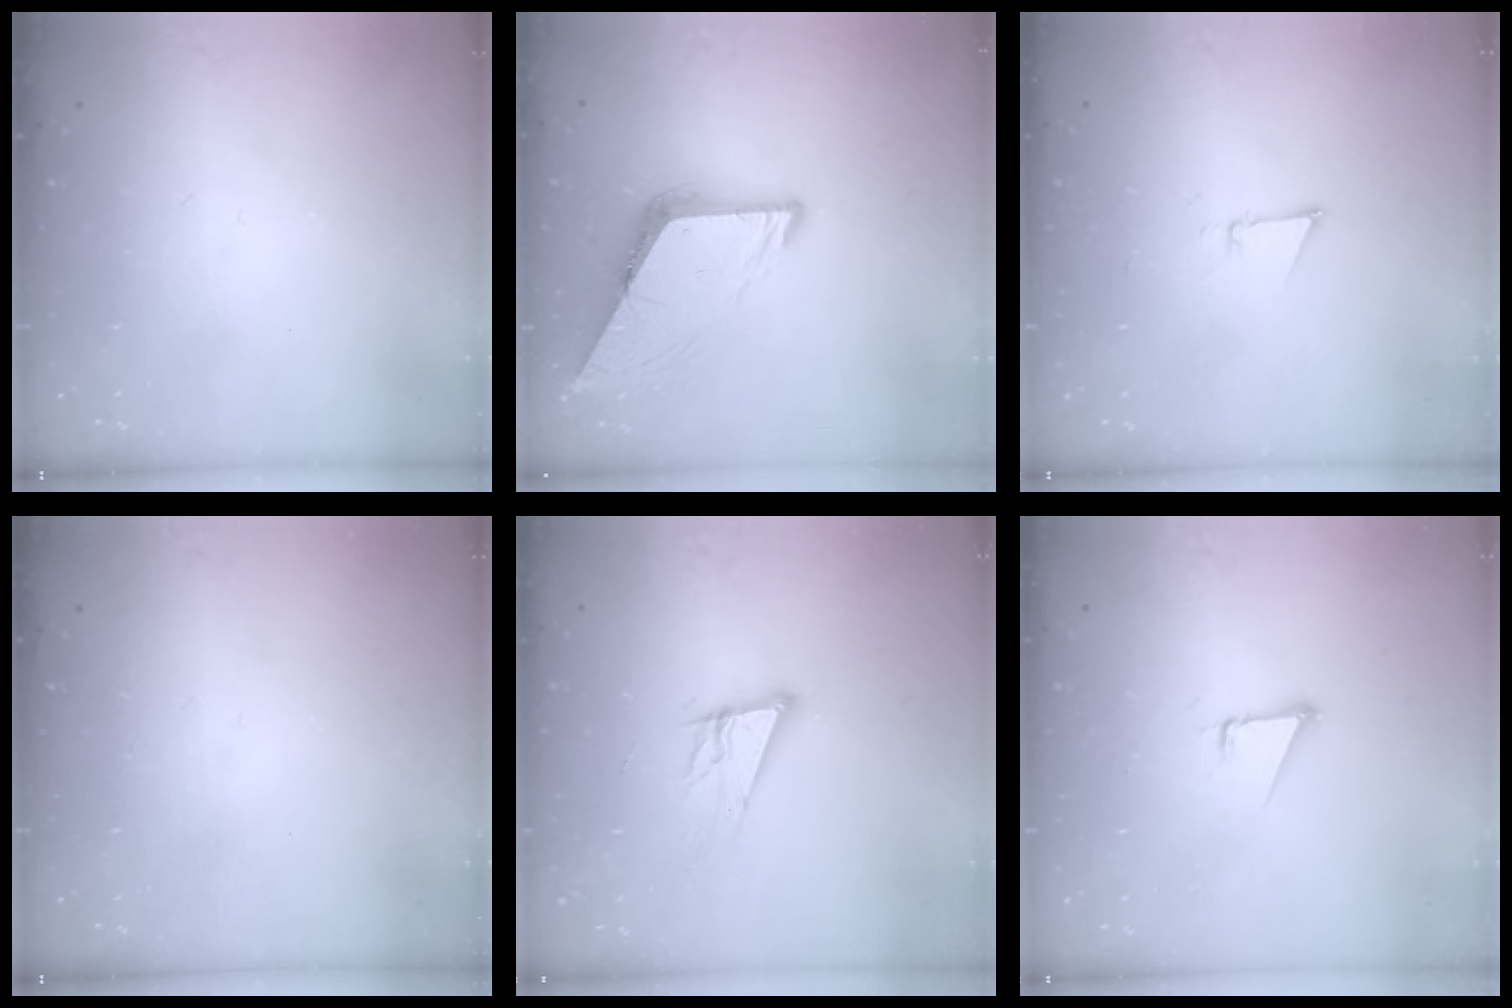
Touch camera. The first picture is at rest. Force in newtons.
{"total": 8.2, "press": 8.2, "slide": 0.6}
{"total": 3.0, "press": 2.9, "slide": 0.8}
{"total": 0.0}
{"total": 12.2, "press": 11.7, "slide": 3.4}
{"total": 1.9, "press": 1.9, "slide": 0.1}